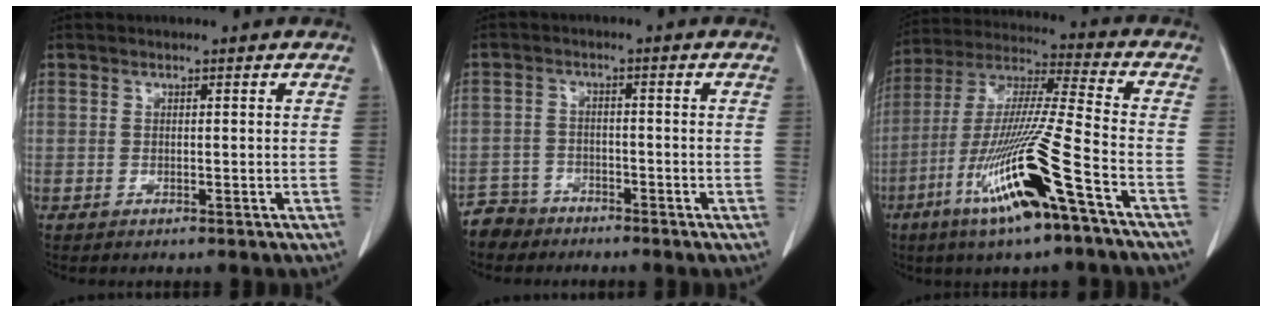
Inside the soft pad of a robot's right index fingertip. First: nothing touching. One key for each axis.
{"total": 4.0, "fx": -3.4, "fy": 2.0, "fz": -0.8, "tx": 0.013, "ty": 0.002, "tz": -0.068}
{"total": 18.1, "fx": -8.5, "fy": 0.1, "fz": 16.0, "tx": -0.342, "ty": -0.032, "tz": -0.160}